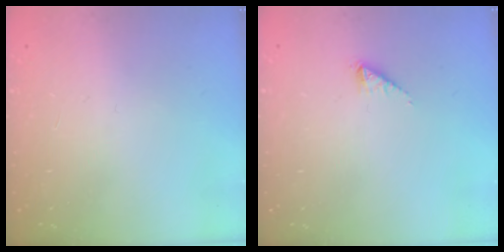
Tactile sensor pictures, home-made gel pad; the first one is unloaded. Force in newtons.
{"total": 1.2, "press": 1.2, "slide": 0.2}